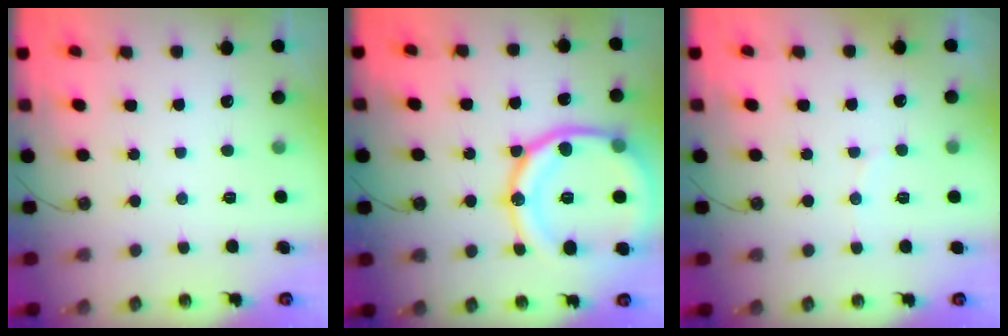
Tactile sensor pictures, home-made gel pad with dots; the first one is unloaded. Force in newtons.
{"total": 23.7, "press": 23.5, "slide": 2.7}
{"total": 3.4, "press": 3.1, "slide": 1.4}